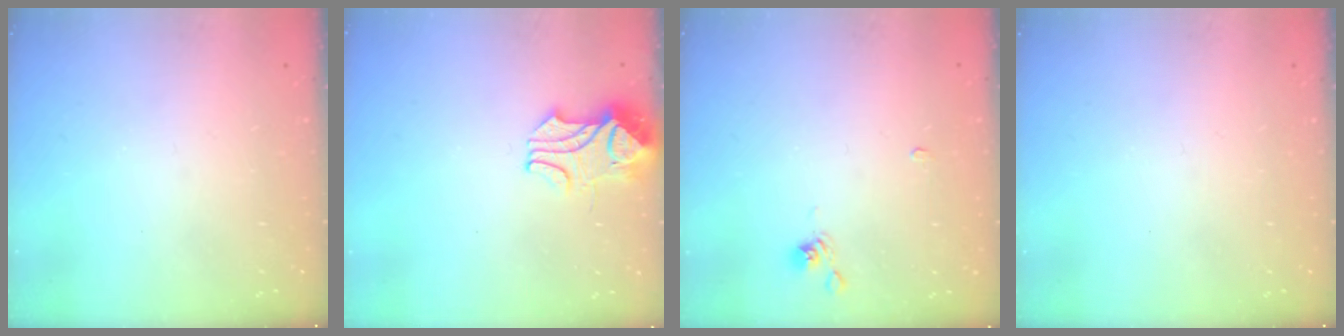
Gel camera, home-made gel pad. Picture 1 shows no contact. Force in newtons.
{"total": 2.4, "press": 2.2, "slide": 1.0}
{"total": 2.3, "press": 2.3, "slide": 0.6}
{"total": 0.0}